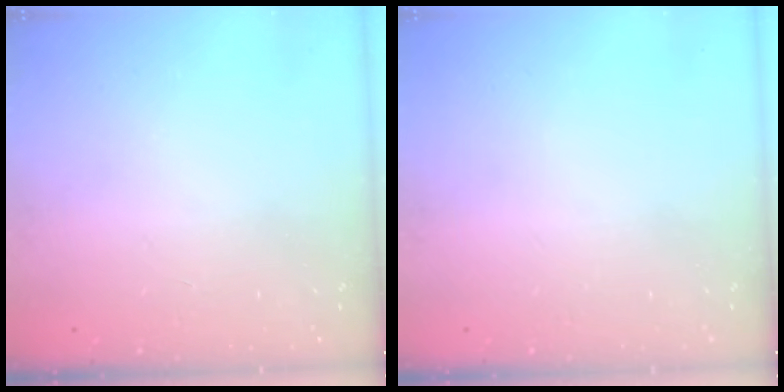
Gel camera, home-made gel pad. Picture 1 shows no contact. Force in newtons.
{"total": 0.0}